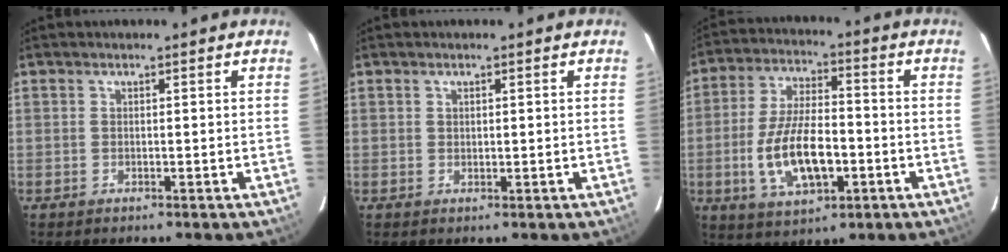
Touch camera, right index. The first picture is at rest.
{"total": 0.7, "force": [0.4, 0.5, 0.3], "torque": [-0.004, 0.002, 0.007]}
{"total": 13.9, "force": [-3.8, 6.3, 11.9], "torque": [-0.241, -0.004, -0.057]}